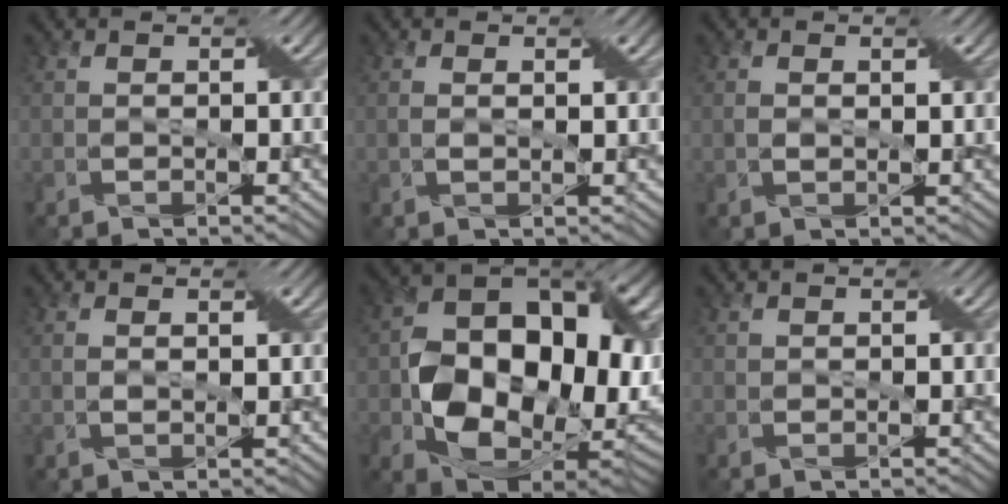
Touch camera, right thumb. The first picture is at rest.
{"total": 1.0, "force": [0.5, 0.3, 0.8], "torque": [-0.020, 0.003, 0.009]}
{"total": 1.2, "force": [0.5, 0.7, 0.9], "torque": [-0.023, 0.003, 0.009]}
{"total": 1.2, "force": [0.7, 0.2, 0.9], "torque": [-0.022, 0.002, 0.014]}
{"total": 17.4, "force": [-1.6, 12.7, 11.8], "torque": [-0.204, -0.034, -0.004]}
{"total": 0.5, "force": [0.3, 0.4, 0.0], "torque": [-0.004, 0.002, 0.006]}